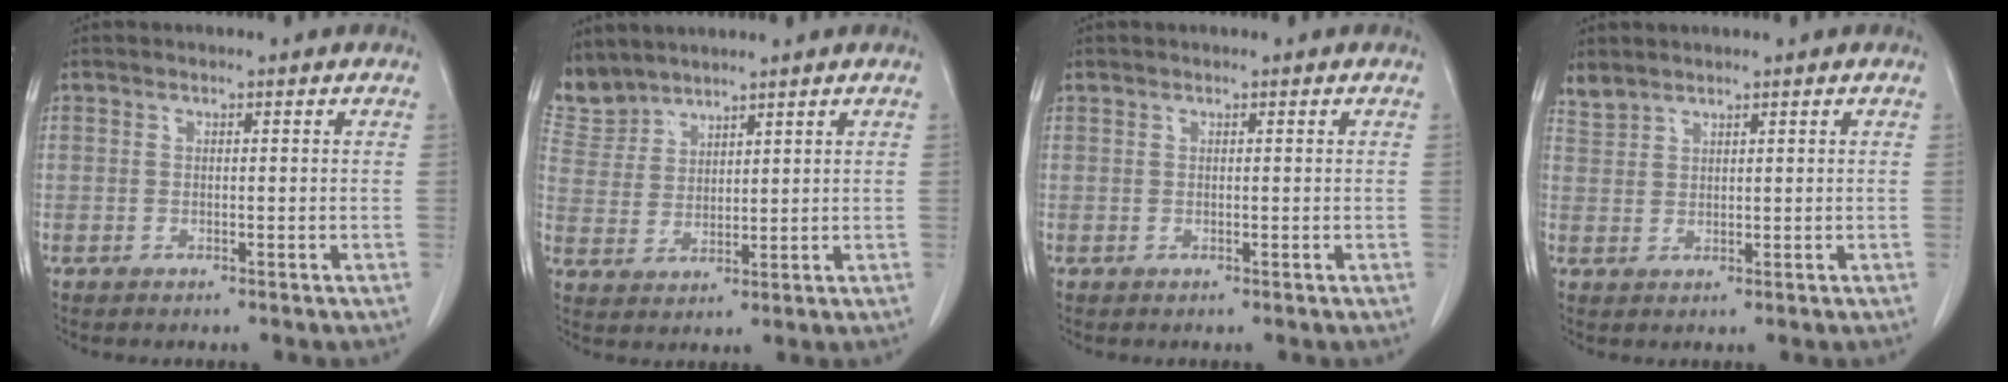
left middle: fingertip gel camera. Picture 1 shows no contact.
{"total": 5.5, "force": [5.3, 1.5, -0.4], "torque": [0.000, 0.004, 0.121]}
{"total": 0.0}
{"total": 2.2, "force": [2.2, 0.4, 0.1], "torque": [-0.007, 0.010, 0.050]}